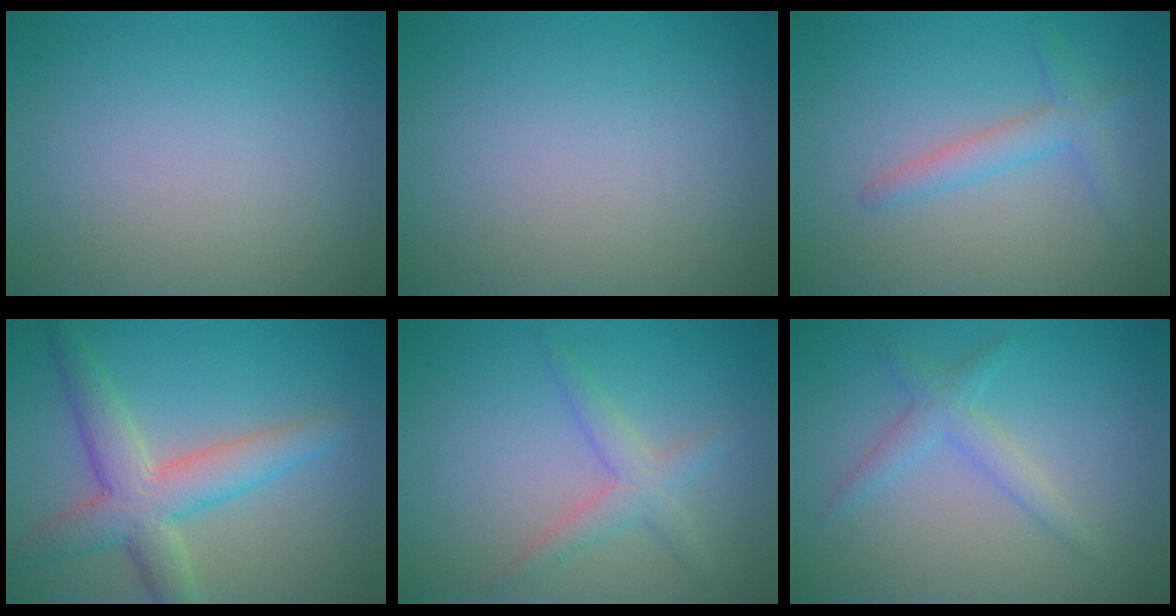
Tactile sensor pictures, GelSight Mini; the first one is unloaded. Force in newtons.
{"total": 0.0}
{"total": 2.4, "press": 2.4, "slide": 0.1}
{"total": 5.6, "press": 5.6, "slide": 0.2}
{"total": 2.4, "press": 2.4, "slide": 0.1}
{"total": 2.2, "press": 2.2, "slide": 0.2}